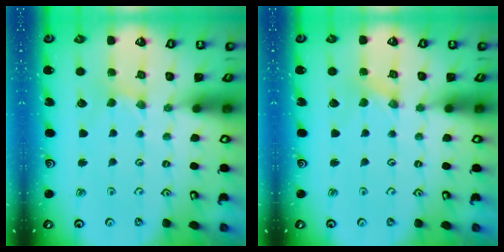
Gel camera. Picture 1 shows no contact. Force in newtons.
{"total": 0.0}